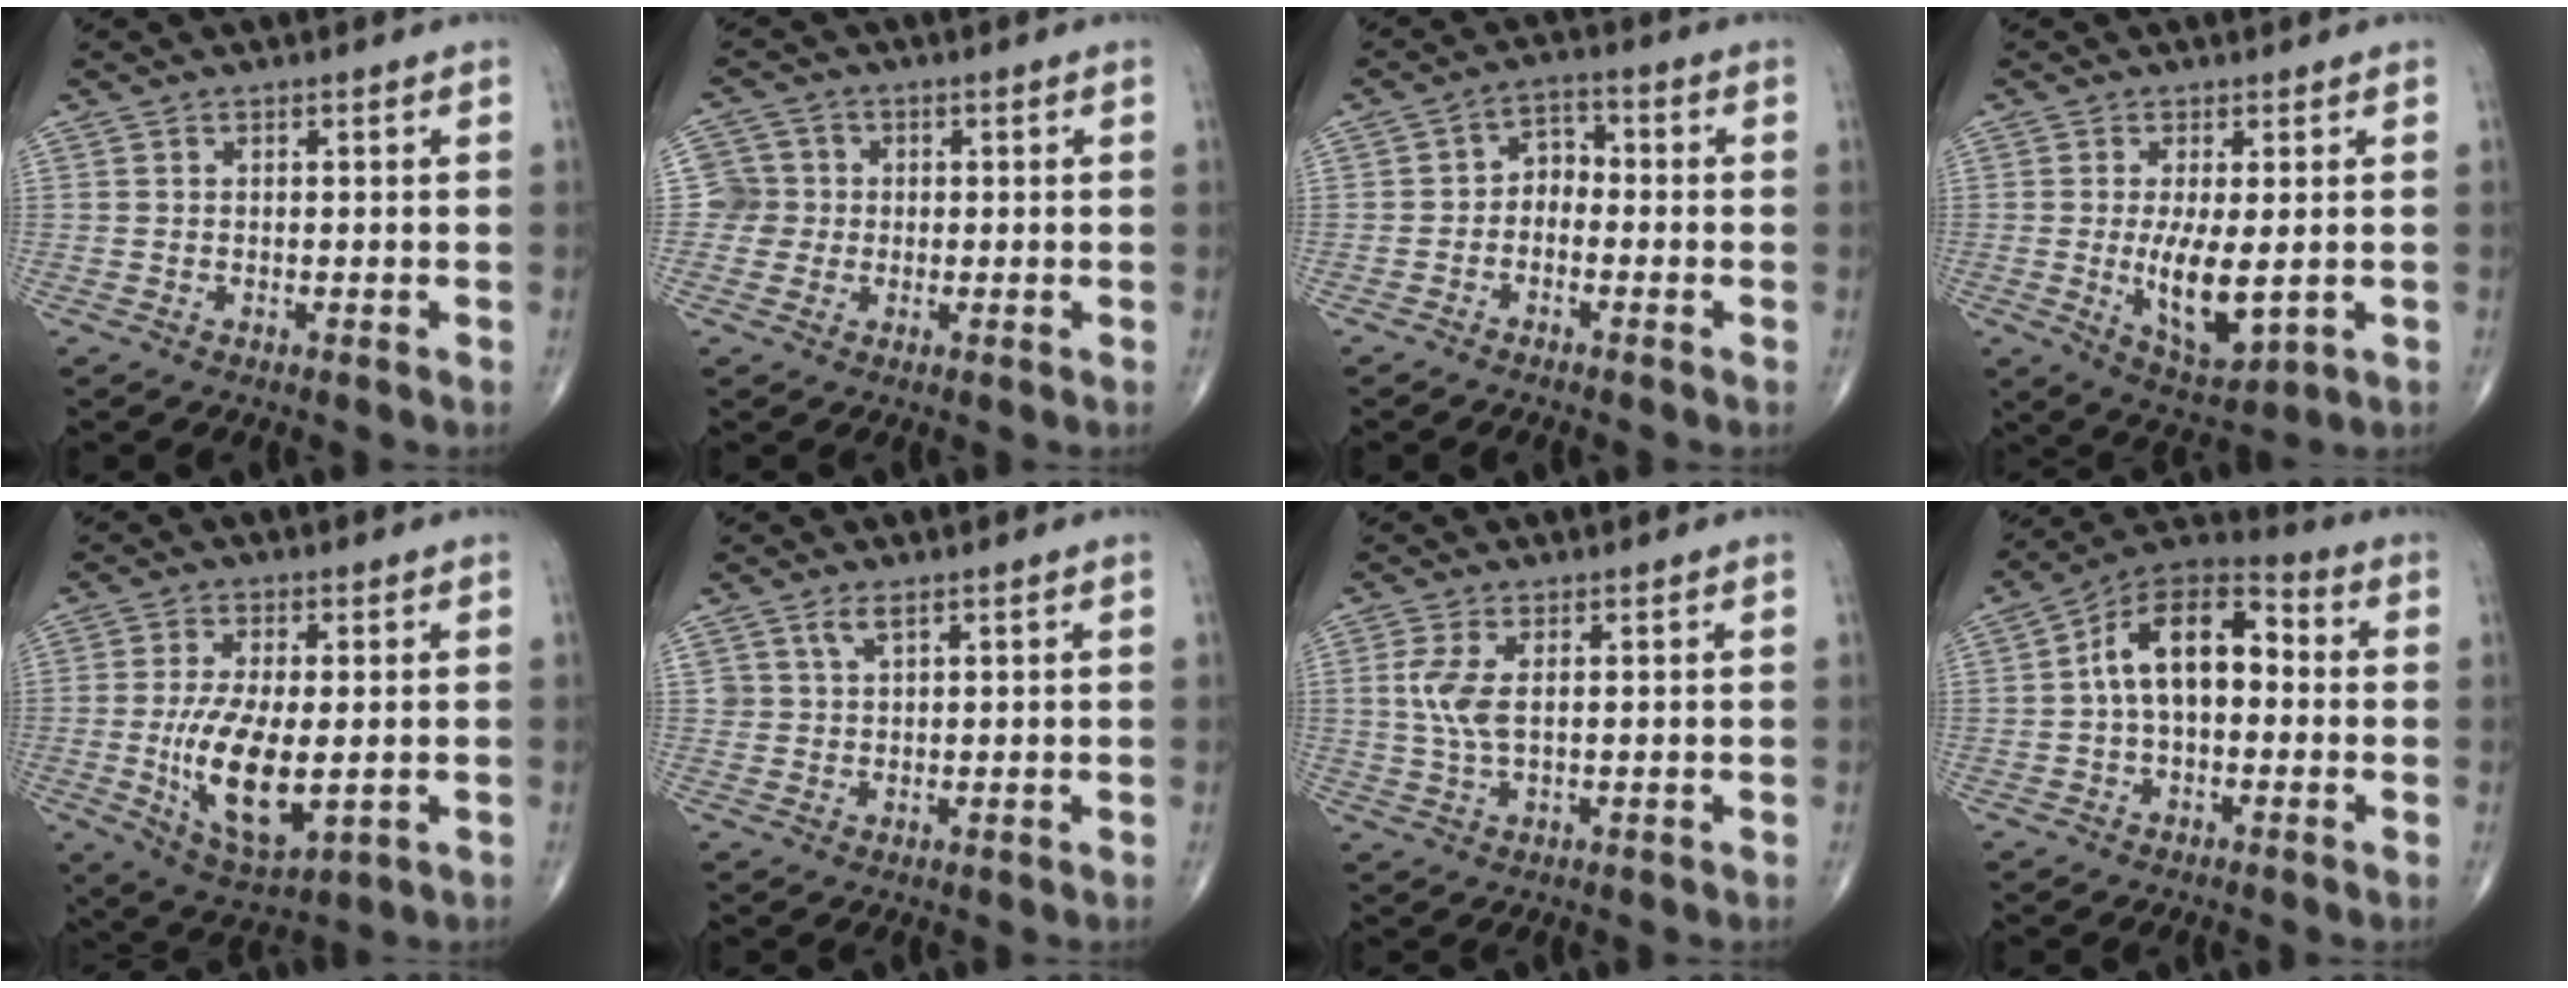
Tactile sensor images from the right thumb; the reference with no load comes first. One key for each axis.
{"total": 4.5, "fx": -0.2, "fy": 4.5, "fz": 0.2, "tx": 0.029, "ty": 0.010, "tz": -0.013}
{"total": 3.9, "fx": -1.4, "fy": 2.9, "fz": 2.3, "tx": -0.020, "ty": 0.027, "tz": -0.039}
{"total": 9.6, "fx": -0.7, "fy": 3.7, "fz": 8.8, "tx": -0.147, "ty": -0.026, "tz": 0.002}
{"total": 13.3, "fx": -1.7, "fy": 5.6, "fz": 11.9, "tx": -0.219, "ty": -0.022, "tz": -0.017}
{"total": 2.4, "fx": 1.5, "fy": 1.1, "fz": 1.5, "tx": -0.027, "ty": -0.004, "tz": 0.033}
{"total": 5.1, "fx": 0.9, "fy": 2.0, "fz": 4.5, "tx": -0.114, "ty": -0.003, "tz": 0.022}
{"total": 13.7, "fx": 0.6, "fy": 7.9, "fz": 11.2, "tx": -0.170, "ty": 0.043, "tz": -0.005}